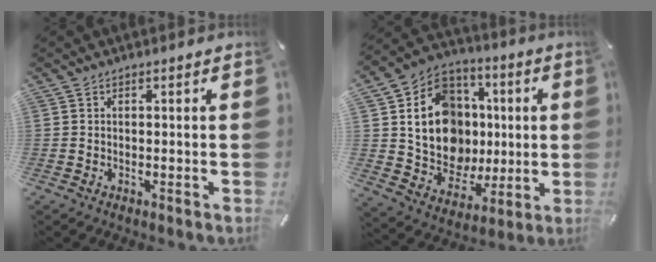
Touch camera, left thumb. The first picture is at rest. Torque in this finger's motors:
{"motor_torque": [0.96, 0.94, 1.16, -0.91, 0.56]}